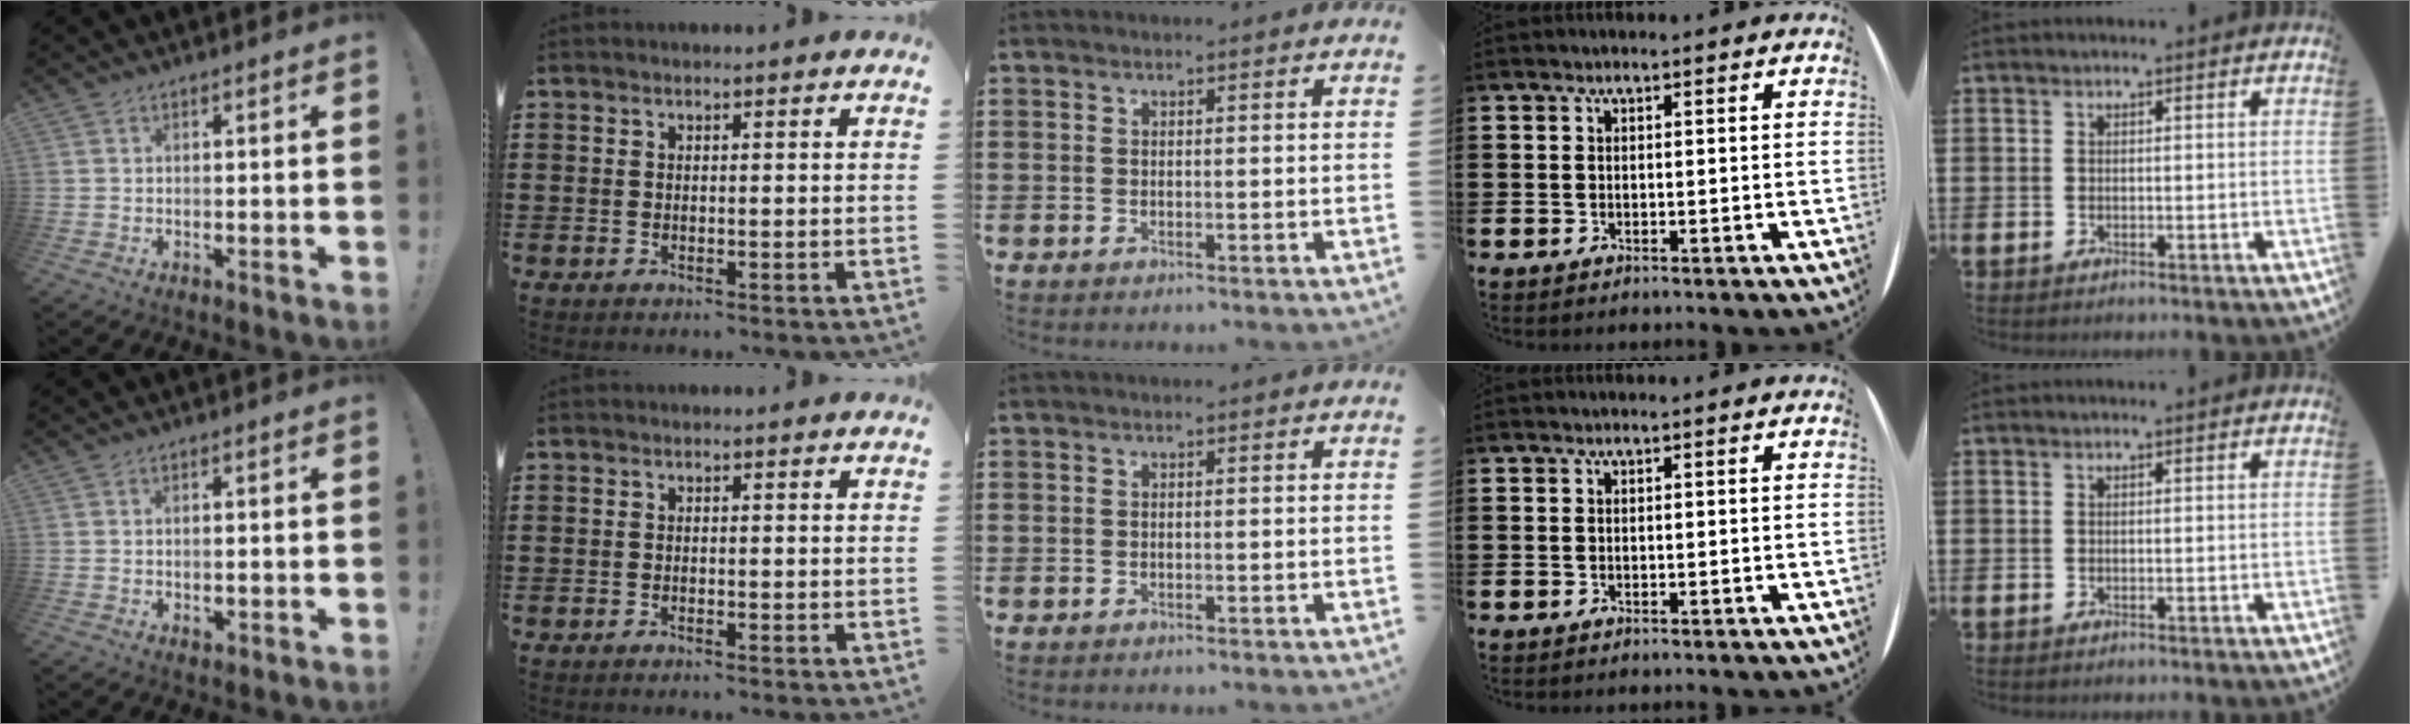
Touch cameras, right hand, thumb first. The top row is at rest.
{"thumb": {"total": 0.9, "force": [0.0, 0.5, 0.8], "torque": [-0.004, -0.001, -0.001]}, "index": {"total": 0.7, "force": [-0.7, -0.1, 0.2], "torque": [-0.006, -0.005, -0.013]}}